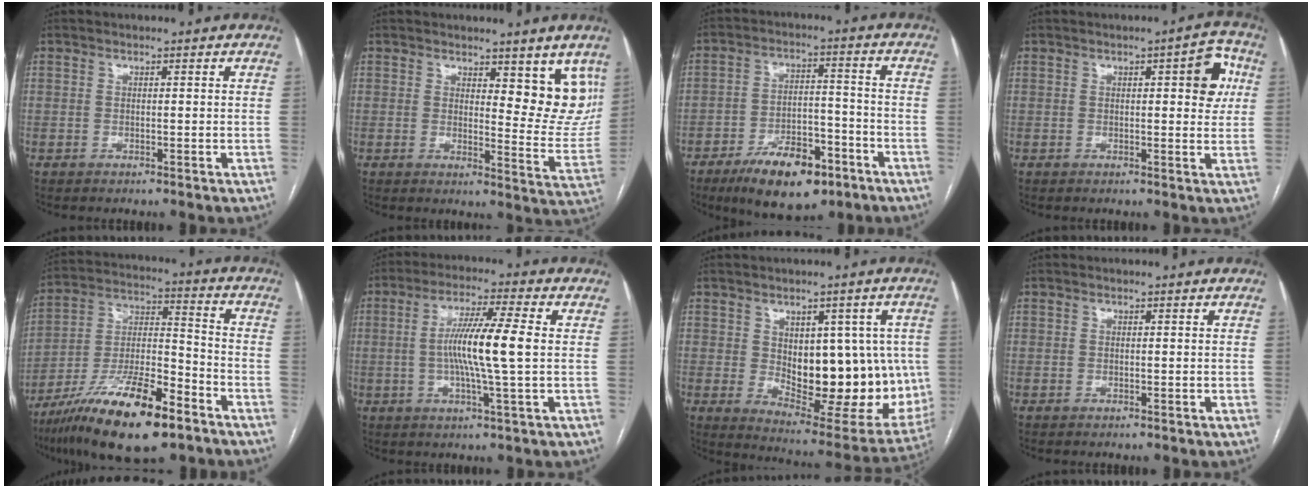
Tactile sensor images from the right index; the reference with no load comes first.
{"total": 9.1, "force": [5.6, 3.2, 6.4], "torque": [-0.057, -0.025, 0.069]}
{"total": 12.5, "force": [-7.9, 5.1, 8.2], "torque": [-0.132, 0.004, -0.126]}
{"total": 5.7, "force": [1.5, 1.6, 5.3], "torque": [-0.059, 0.010, 0.013]}
{"total": 19.6, "force": [-12.6, 4.2, 14.4], "torque": [-0.270, -0.017, -0.222]}
{"total": 10.1, "force": [0.2, -0.4, 10.1], "torque": [-0.191, 0.001, -0.002]}
{"total": 18.6, "force": [0.1, 8.7, 16.5], "torque": [-0.205, 0.001, 0.030]}
{"total": 0.0}